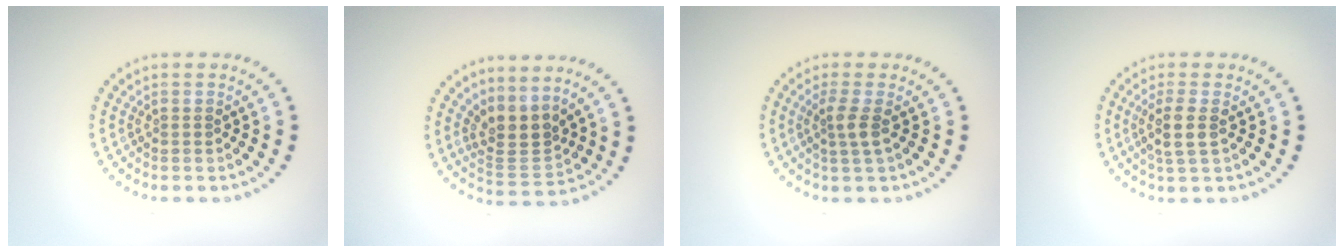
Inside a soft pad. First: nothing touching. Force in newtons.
{"total": 3.1, "press": 2.2, "slide": 2.2}
{"total": 1.9, "press": 1.4, "slide": 1.3}
{"total": 2.5, "press": 2.1, "slide": 1.2}